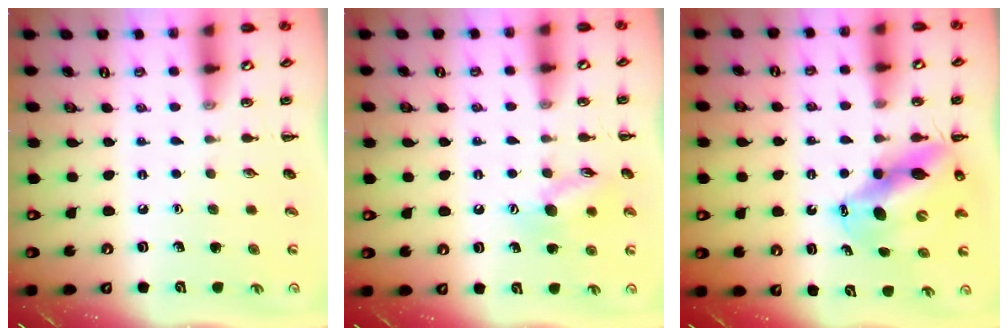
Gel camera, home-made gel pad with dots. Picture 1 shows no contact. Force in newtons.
{"total": 10.7, "press": 10.6, "slide": 1.5}
{"total": 13.0, "press": 12.5, "slide": 3.3}